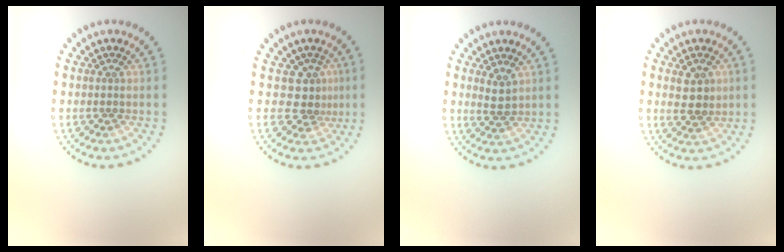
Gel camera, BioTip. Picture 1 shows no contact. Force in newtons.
{"total": 2.4, "press": 1.7, "slide": 1.7}
{"total": 1.7, "press": 1.6, "slide": 0.6}
{"total": 2.8, "press": 2.8, "slide": 0.4}